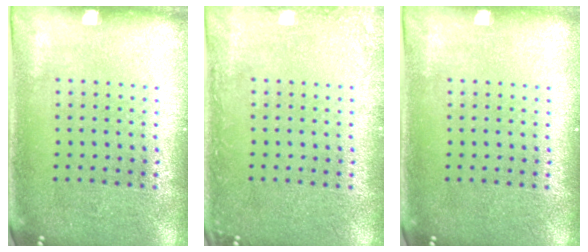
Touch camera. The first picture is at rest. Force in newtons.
{"total": 1.4, "press": 1.4, "slide": 0.2}
{"total": 0.0}